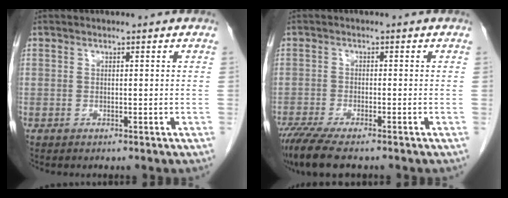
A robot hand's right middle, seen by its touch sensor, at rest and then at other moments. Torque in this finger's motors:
{"motor_torque": [1.18, -0.96, 0.05, 0.09]}